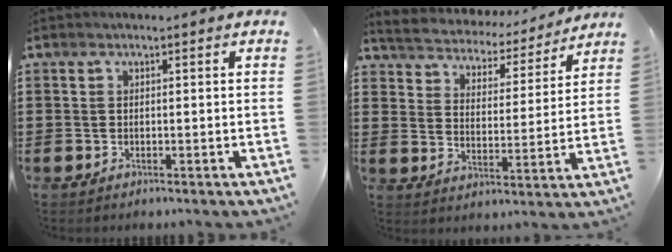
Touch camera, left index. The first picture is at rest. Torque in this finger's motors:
{"motor_torque": [1.07, -1.07, 0.51, 0.08]}